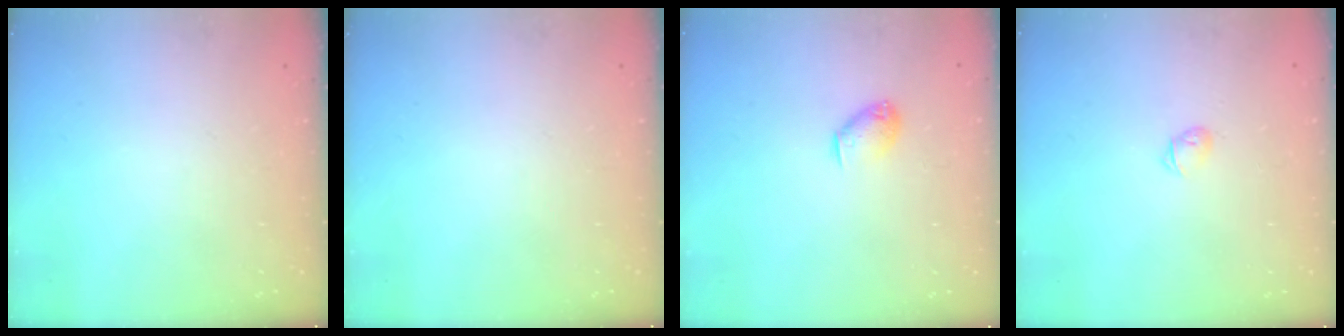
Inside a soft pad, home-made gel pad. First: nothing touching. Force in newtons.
{"total": 0.0}
{"total": 6.6, "press": 6.6, "slide": 1.1}
{"total": 2.8, "press": 2.7, "slide": 0.6}